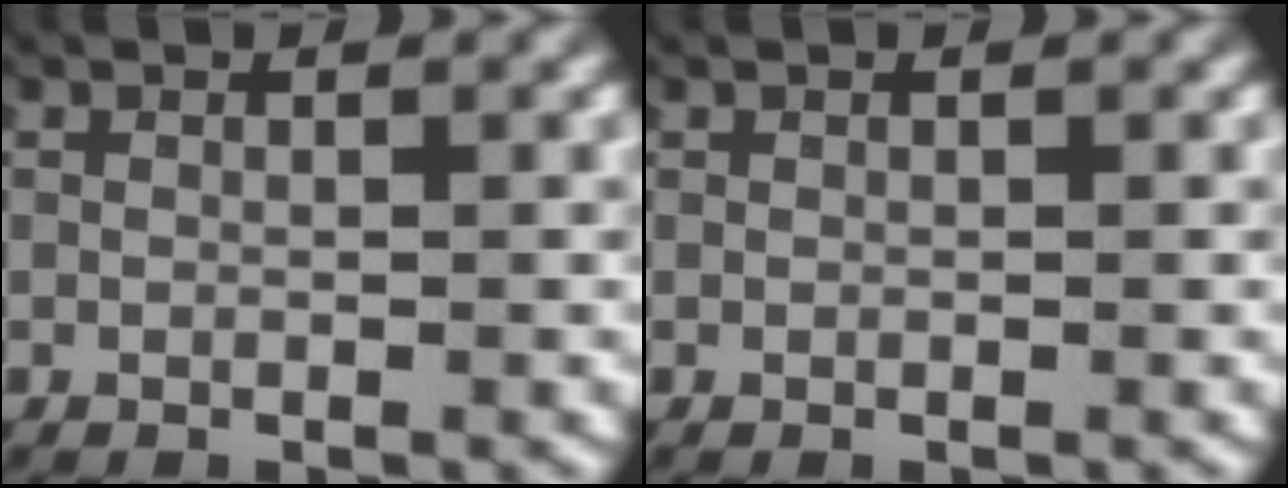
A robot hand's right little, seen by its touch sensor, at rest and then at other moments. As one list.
[{"total": 0.0}]